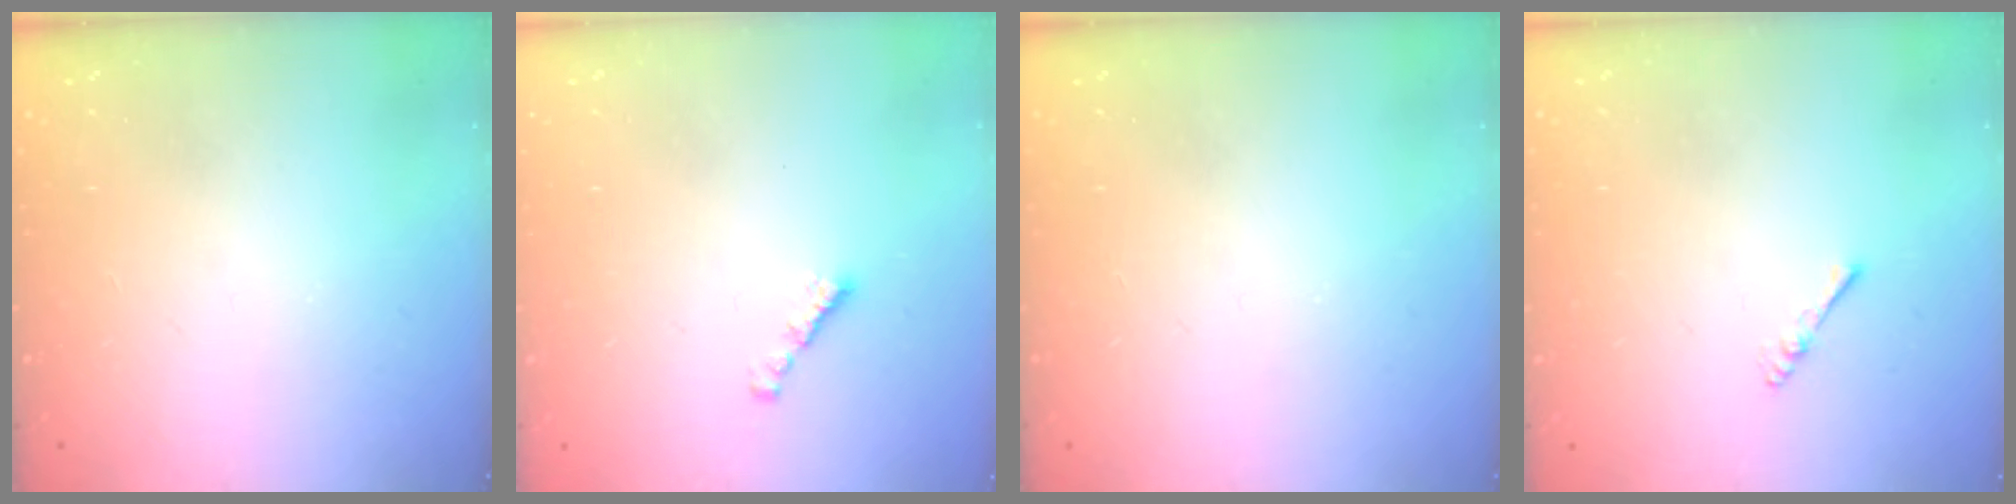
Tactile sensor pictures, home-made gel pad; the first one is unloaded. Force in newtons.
{"total": 1.0, "press": 0.8, "slide": 0.5}
{"total": 0.0}
{"total": 2.2, "press": 2.2, "slide": 0.4}